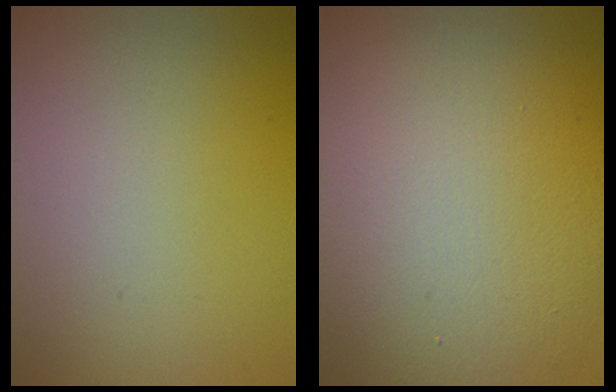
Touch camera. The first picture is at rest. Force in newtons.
{"total": 14.4, "press": 14.4, "slide": 0.9}